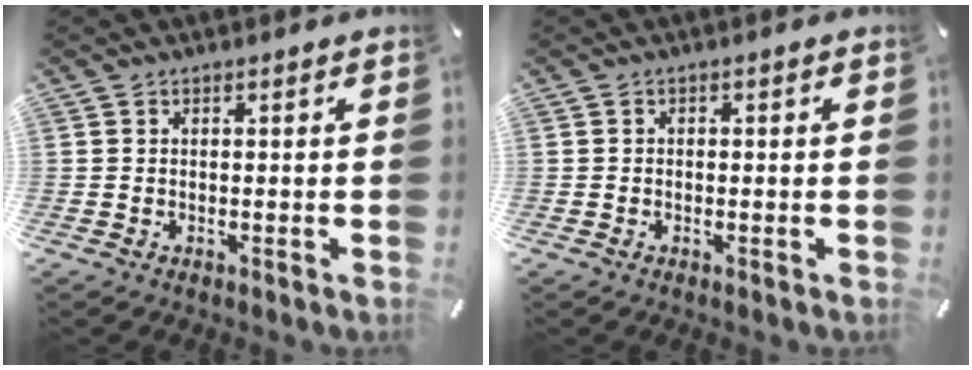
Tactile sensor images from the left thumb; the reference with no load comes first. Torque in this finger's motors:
{"motor_torque": [0.06, -0.15, 0.06, 0.11, -0.01]}